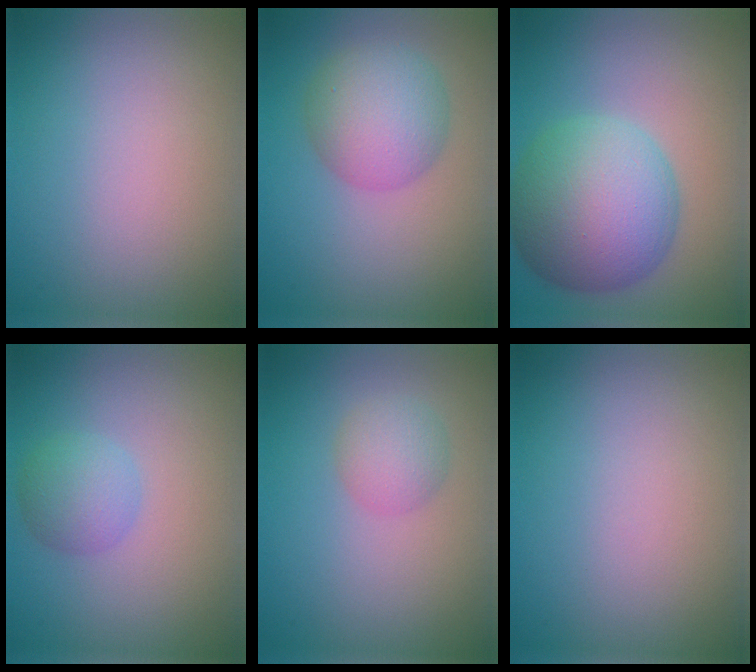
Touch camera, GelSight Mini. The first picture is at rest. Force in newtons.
{"total": 5.6, "press": 5.6, "slide": 0.1}
{"total": 10.4, "press": 10.4, "slide": 0.3}
{"total": 2.7, "press": 2.7, "slide": 0.1}
{"total": 2.4, "press": 2.4, "slide": 0.1}
{"total": 0.0}